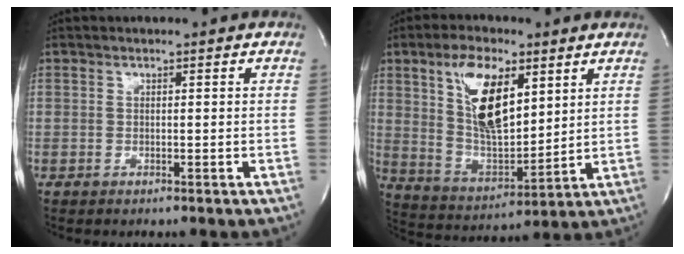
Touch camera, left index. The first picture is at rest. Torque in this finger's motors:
{"motor_torque": [2.02, -0.12, 0.91, 0.21]}